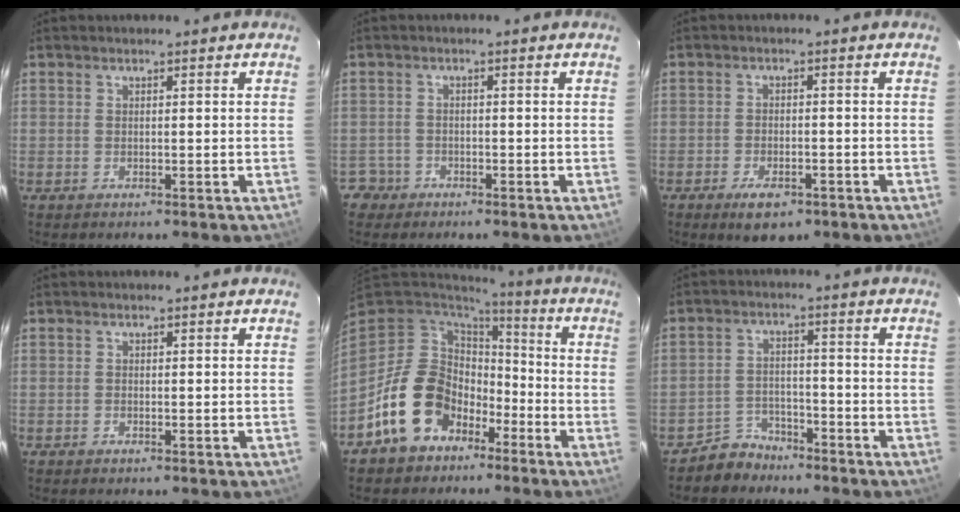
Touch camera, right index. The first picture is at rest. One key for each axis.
{"total": 3.4, "fx": -1.8, "fy": 2.9, "fz": -0.1, "tx": -0.003, "ty": 0.022, "tz": -0.030}
{"total": 6.0, "fx": -3.9, "fy": 2.8, "fz": 3.7, "tx": -0.079, "ty": -0.008, "tz": -0.059}
{"total": 0.0}
{"total": 15.0, "fx": -7.6, "fy": 11.5, "fz": 6.0, "tx": -0.142, "ty": 0.023, "tz": -0.112}
{"total": 5.6, "fx": -4.6, "fy": 3.2, "fz": 0.0, "tx": -0.015, "ty": 0.020, "tz": -0.077}